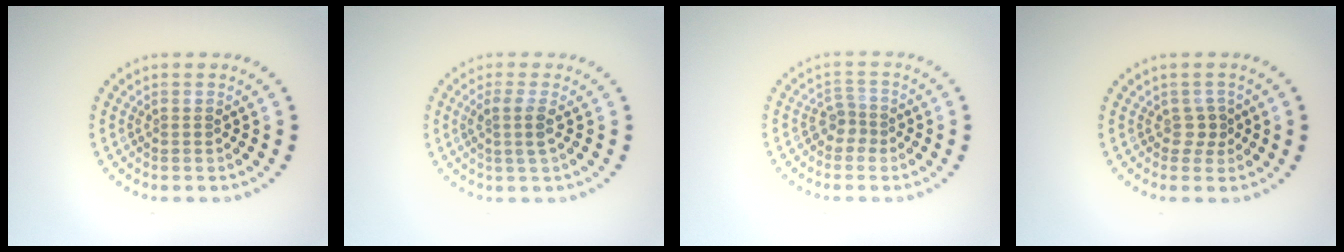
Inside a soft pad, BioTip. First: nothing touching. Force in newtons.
{"total": 2.0, "press": 1.6, "slide": 1.2}
{"total": 1.8, "press": 1.3, "slide": 1.2}
{"total": 1.3, "press": 1.0, "slide": 0.9}